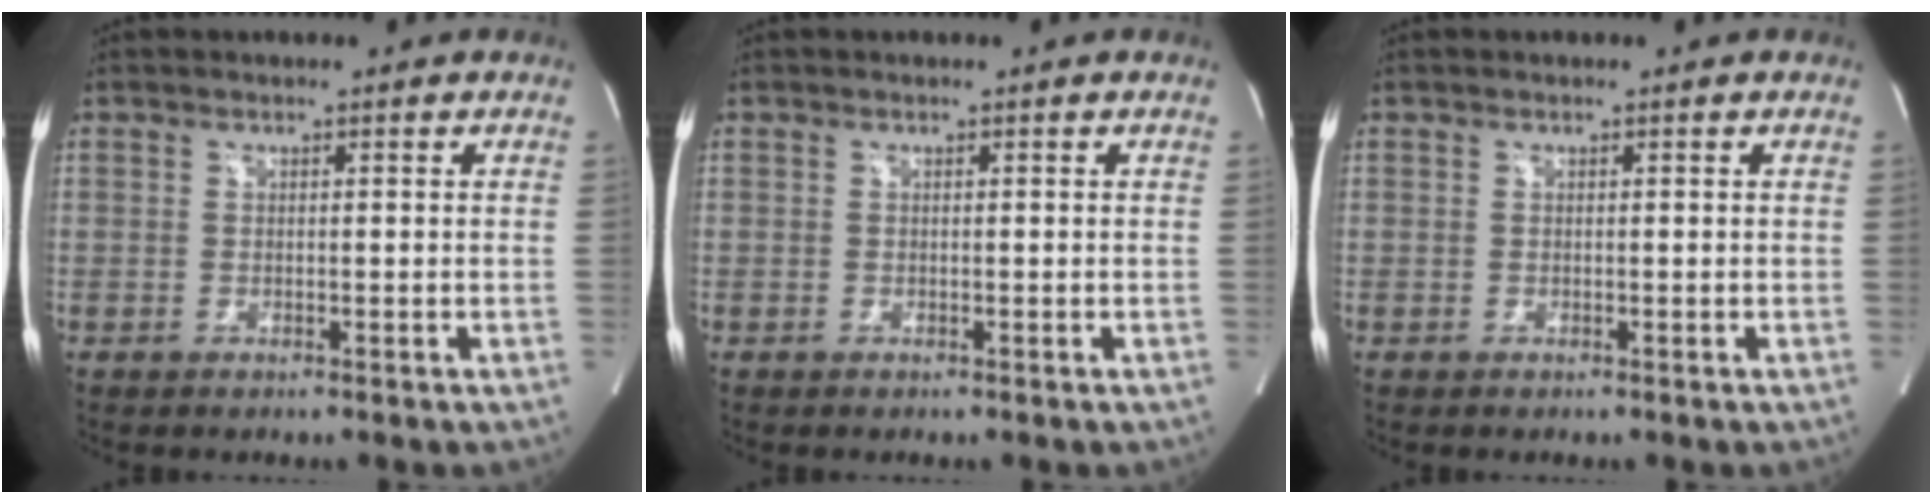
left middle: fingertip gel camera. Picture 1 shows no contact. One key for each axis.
{"total": 0.0}
{"total": 0.0}